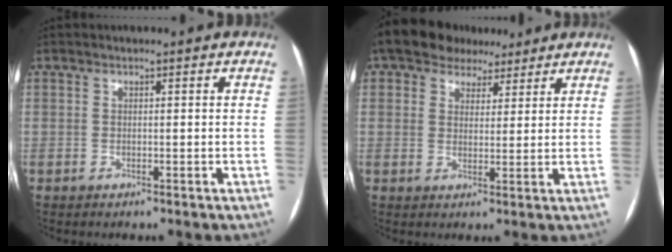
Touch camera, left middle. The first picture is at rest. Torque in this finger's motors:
{"motor_torque": [0.85, -0.88, 0.13, 0.03]}